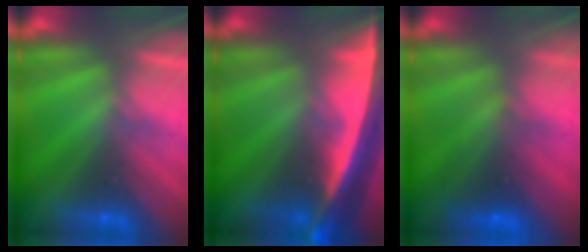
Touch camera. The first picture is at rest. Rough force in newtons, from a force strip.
{"total": 5.8}
{"total": 8.6}